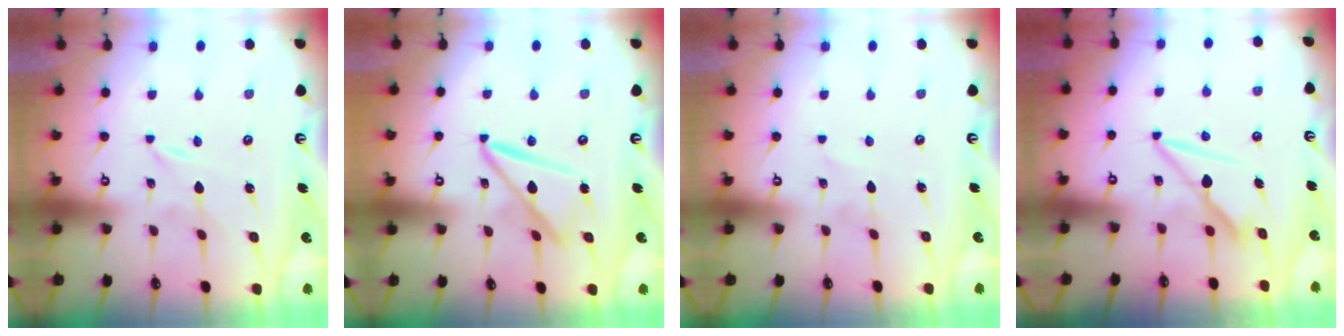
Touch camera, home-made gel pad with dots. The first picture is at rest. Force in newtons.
{"total": 11.5, "press": 11.5, "slide": 1.1}
{"total": 1.8, "press": 1.8, "slide": 0.2}
{"total": 8.2, "press": 8.2, "slide": 0.0}